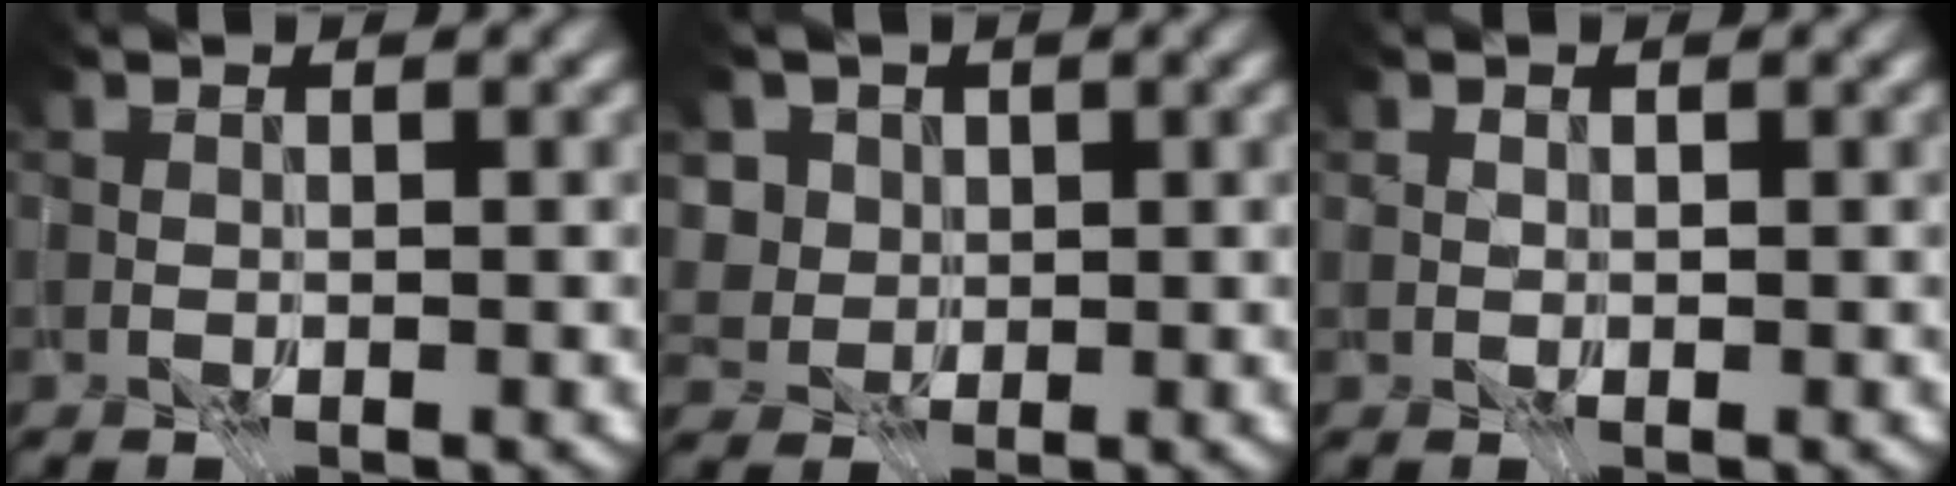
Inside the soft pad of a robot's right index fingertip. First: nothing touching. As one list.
[{"total": 4.6, "force": [1.1, 3.5, 2.7], "torque": [-0.050, 0.003, -0.007]}, {"total": 2.6, "force": [1.3, 1.9, 1.2], "torque": [-0.015, 0.008, 0.012]}]